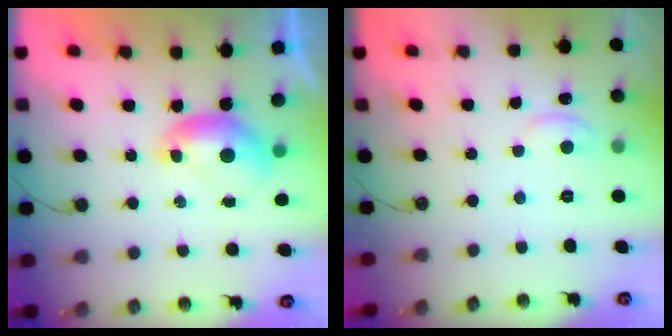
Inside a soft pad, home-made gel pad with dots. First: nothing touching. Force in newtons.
{"total": 2.6, "press": 2.6, "slide": 0.3}